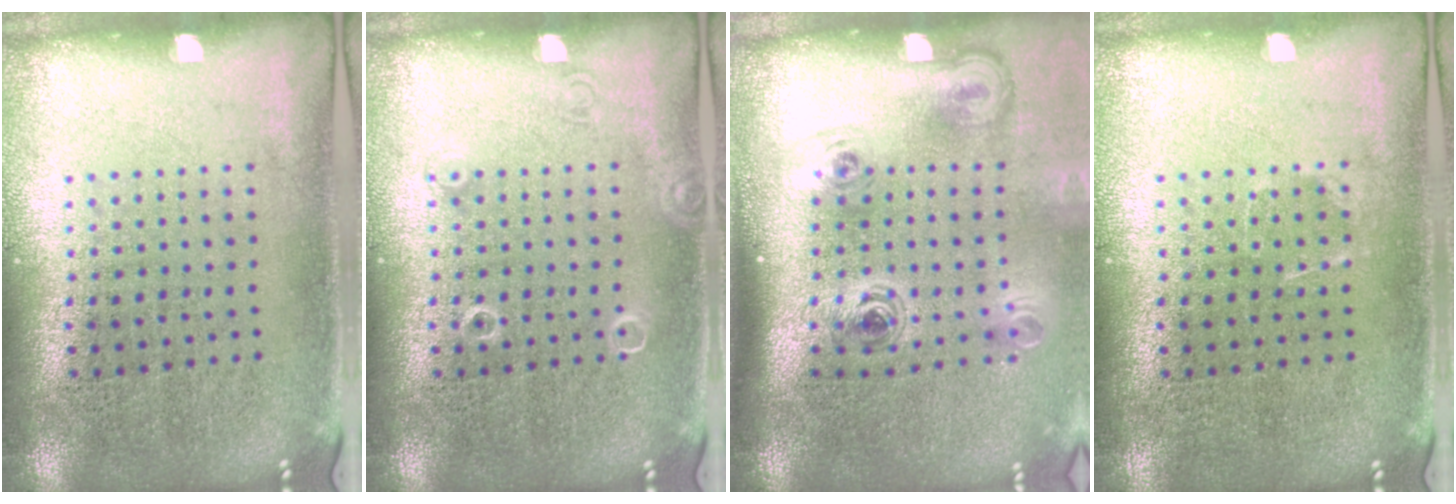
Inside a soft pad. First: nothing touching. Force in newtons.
{"total": 0.9, "press": 0.9, "slide": 0.1}
{"total": 2.2, "press": 1.5, "slide": 1.7}
{"total": 0.5, "press": 0.5, "slide": 0.2}